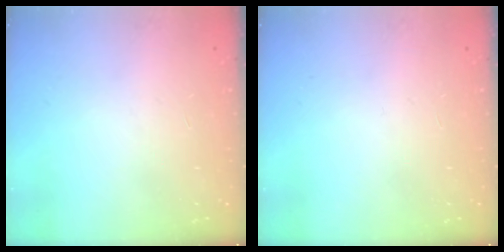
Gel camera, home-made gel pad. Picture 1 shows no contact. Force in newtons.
{"total": 0.0}